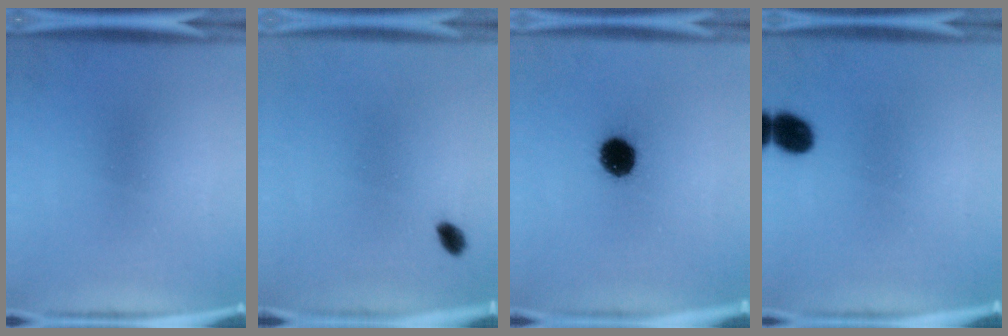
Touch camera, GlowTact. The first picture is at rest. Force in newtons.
{"total": 1.9}
{"total": 8.1}
{"total": 5.7}